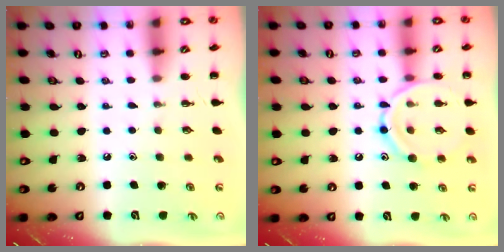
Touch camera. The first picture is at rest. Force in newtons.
{"total": 12.4, "press": 12.3, "slide": 1.1}